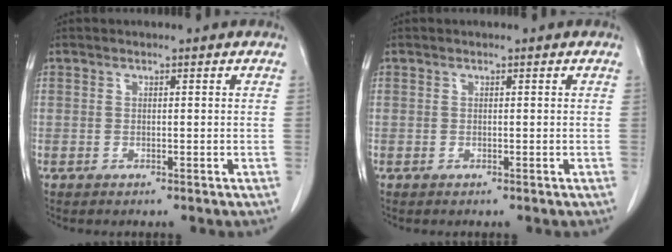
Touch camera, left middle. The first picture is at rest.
{"total": 0.0}